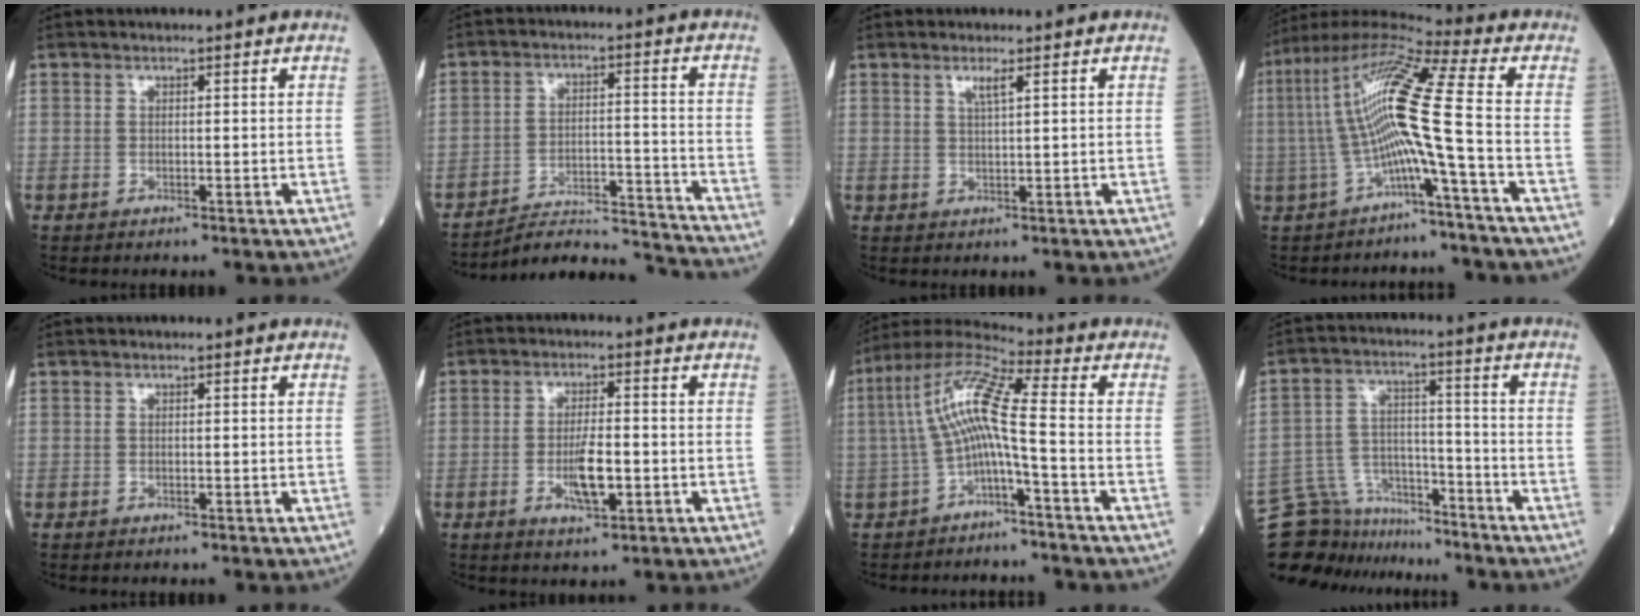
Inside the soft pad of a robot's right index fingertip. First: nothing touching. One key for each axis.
{"total": 14.4, "fx": -14.2, "fy": -0.7, "fz": 1.6, "tx": -0.013, "ty": 0.021, "tz": -0.210}
{"total": 1.7, "fx": 1.0, "fy": -0.2, "fz": 1.4, "tx": -0.035, "ty": -0.002, "tz": 0.020}
{"total": 12.8, "fx": -2.1, "fy": -1.6, "fz": 12.5, "tx": -0.249, "ty": 0.029, "tz": -0.050}
{"total": 0.0}
{"total": 5.6, "fx": -1.5, "fy": 1.3, "fz": 5.2, "tx": -0.100, "ty": -0.005, "tz": -0.023}
{"total": 9.7, "fx": -1.4, "fy": 0.6, "fz": 9.6, "tx": -0.196, "ty": 0.037, "tz": -0.033}
{"total": 12.3, "fx": -11.5, "fy": 4.4, "fz": 0.9, "tx": -0.024, "ty": 0.041, "tz": -0.199}